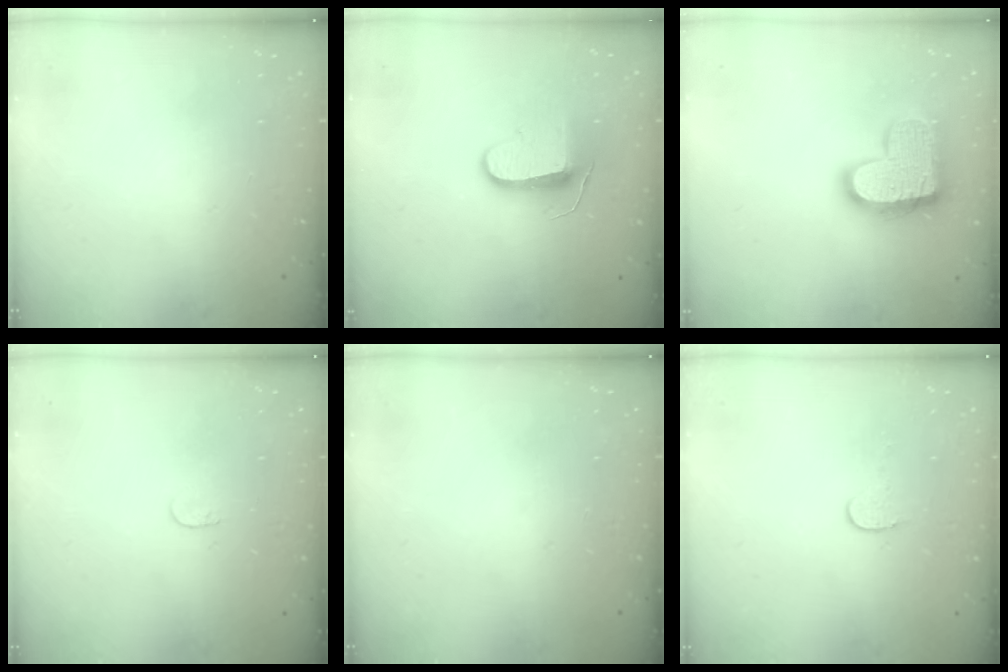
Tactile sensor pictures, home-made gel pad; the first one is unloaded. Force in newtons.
{"total": 9.4, "press": 9.4, "slide": 0.2}
{"total": 16.3, "press": 16.3, "slide": 1.3}
{"total": 3.6, "press": 3.6, "slide": 0.3}
{"total": 0.0}
{"total": 5.5, "press": 5.5, "slide": 0.4}